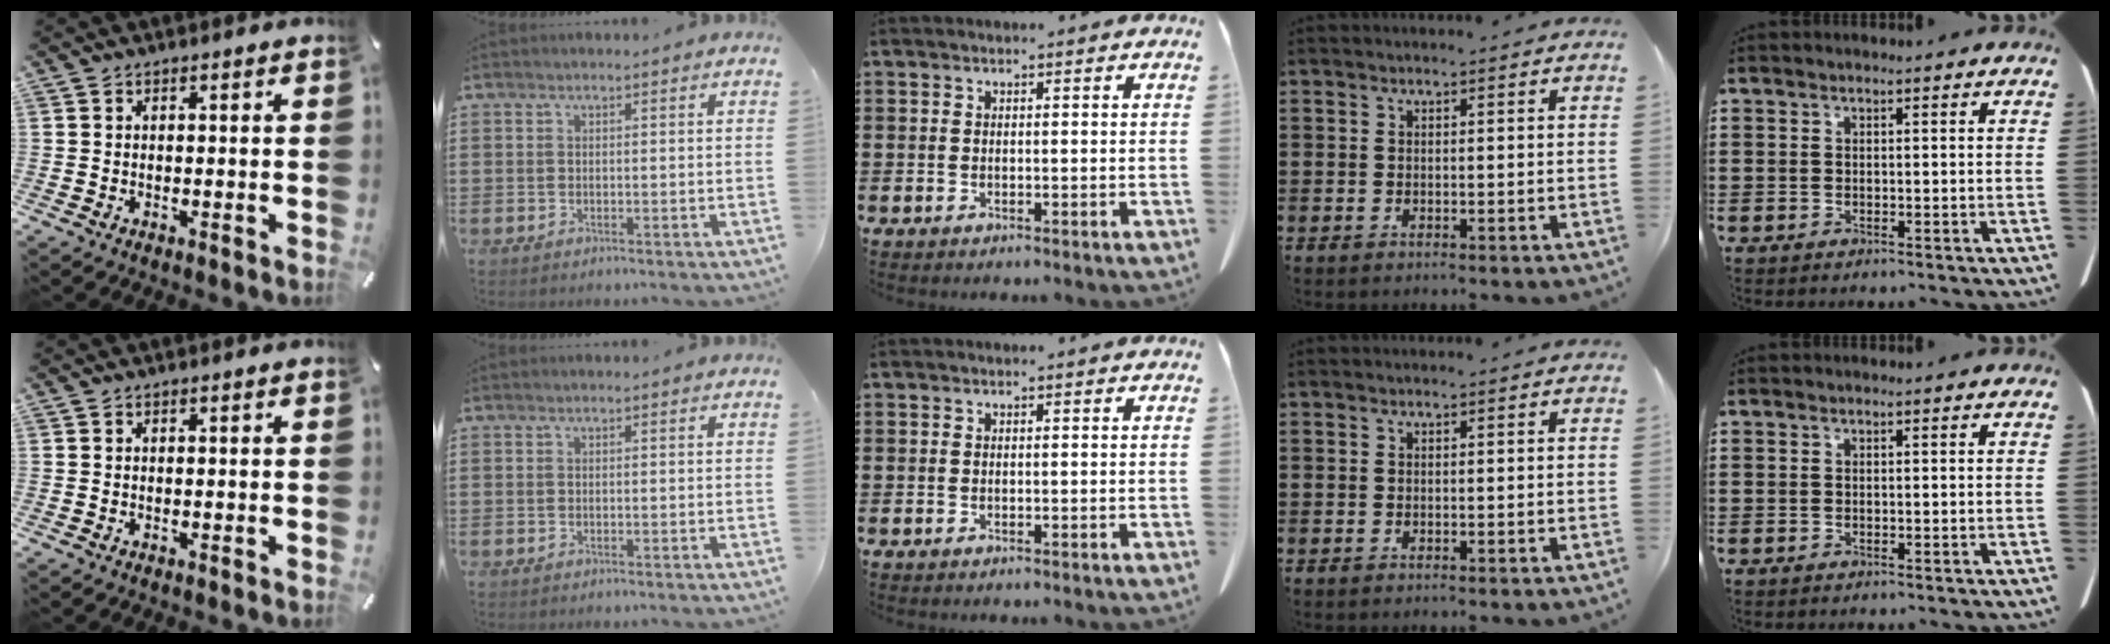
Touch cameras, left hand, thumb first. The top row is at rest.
{}